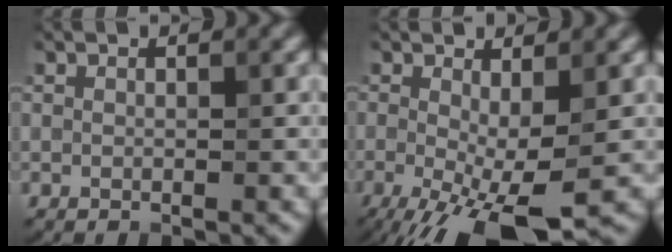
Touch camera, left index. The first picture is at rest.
{"total": 7.5, "force": [-2.7, 2.0, 6.7], "torque": [-0.132, -0.018, -0.041]}